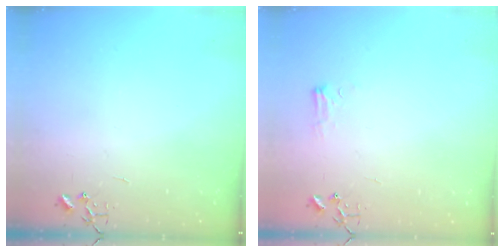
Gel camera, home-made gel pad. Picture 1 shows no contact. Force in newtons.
{"total": 6.2, "press": 6.2, "slide": 0.8}